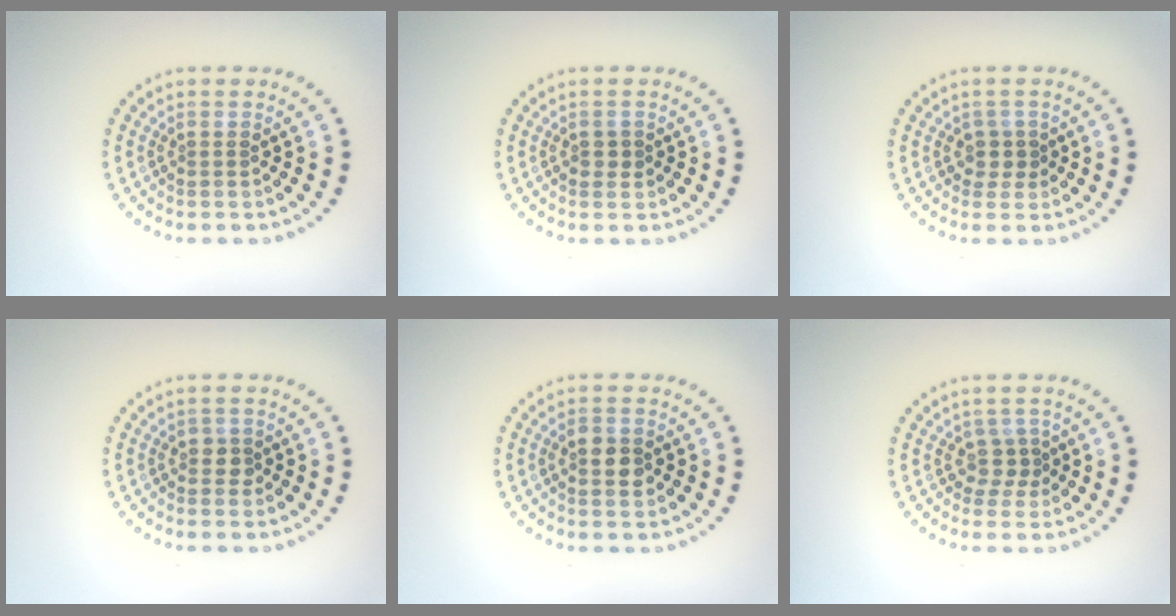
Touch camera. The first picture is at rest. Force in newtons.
{"total": 1.1, "press": 1.1, "slide": 0.2}
{"total": 1.5, "press": 1.0, "slide": 1.1}
{"total": 1.3, "press": 1.1, "slide": 0.6}
{"total": 2.4, "press": 2.4, "slide": 0.1}
{"total": 1.7, "press": 1.1, "slide": 1.3}